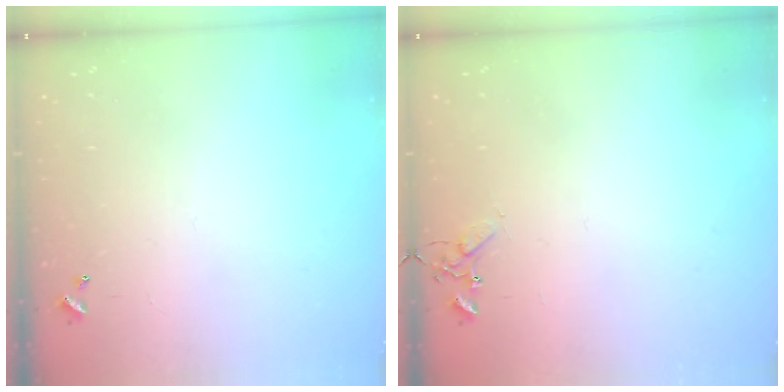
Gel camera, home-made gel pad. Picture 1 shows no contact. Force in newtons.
{"total": 4.7, "press": 4.6, "slide": 0.6}